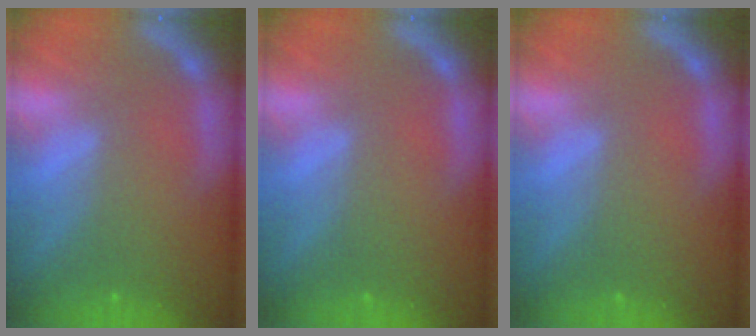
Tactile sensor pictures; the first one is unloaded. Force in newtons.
{"total": 0.0}
{"total": 0.0}